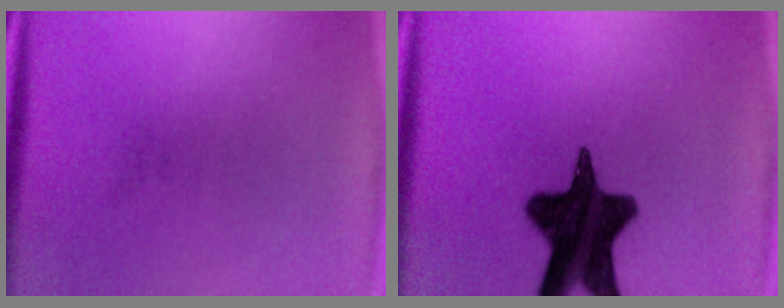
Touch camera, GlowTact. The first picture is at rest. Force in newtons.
{"total": 16.5}